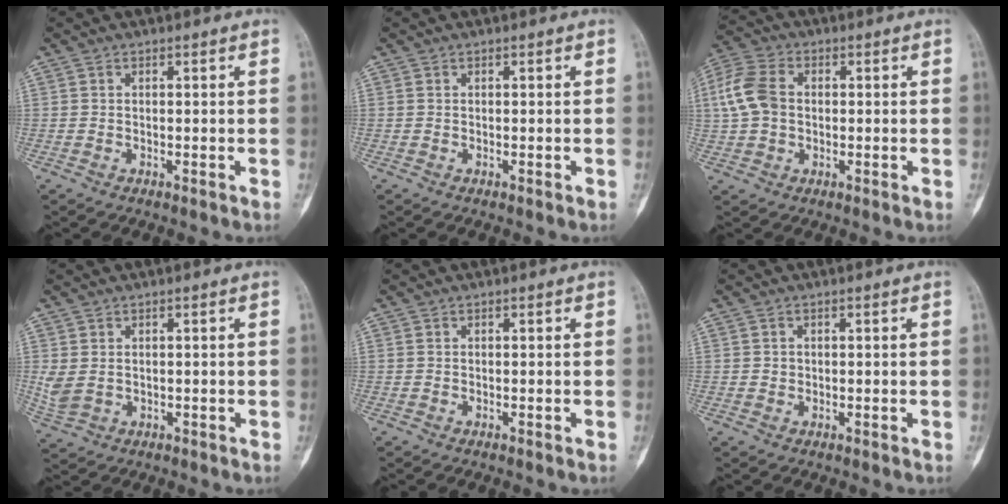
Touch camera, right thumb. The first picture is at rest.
{"total": 0.0}
{"total": 9.3, "force": [0.6, 6.8, 6.3], "torque": [-0.135, 0.016, 0.006]}
{"total": 3.9, "force": [0.3, 2.8, 2.6], "torque": [-0.065, -0.004, 0.016]}
{"total": 0.0}
{"total": 0.9, "force": [0.1, 0.8, 0.2], "torque": [0.000, 0.002, 0.002]}